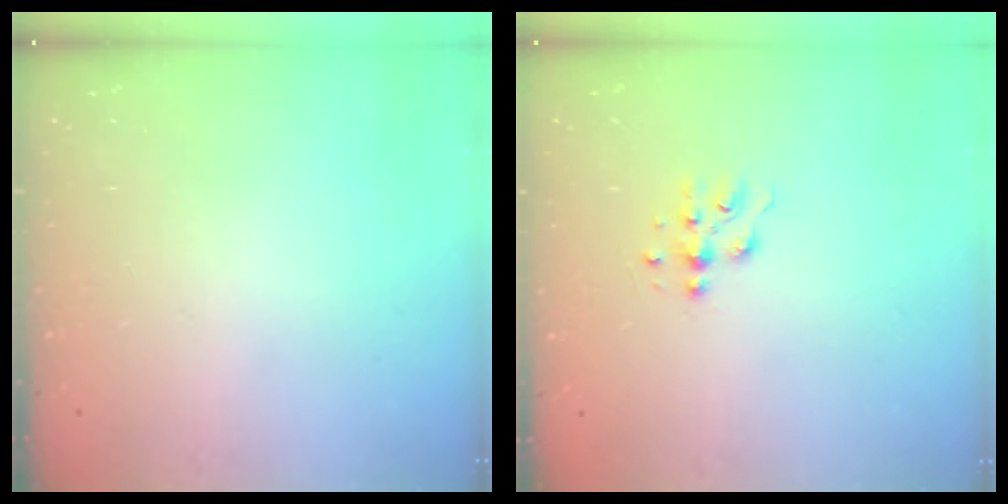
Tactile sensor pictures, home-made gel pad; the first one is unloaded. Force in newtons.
{"total": 6.7, "press": 6.7, "slide": 0.7}